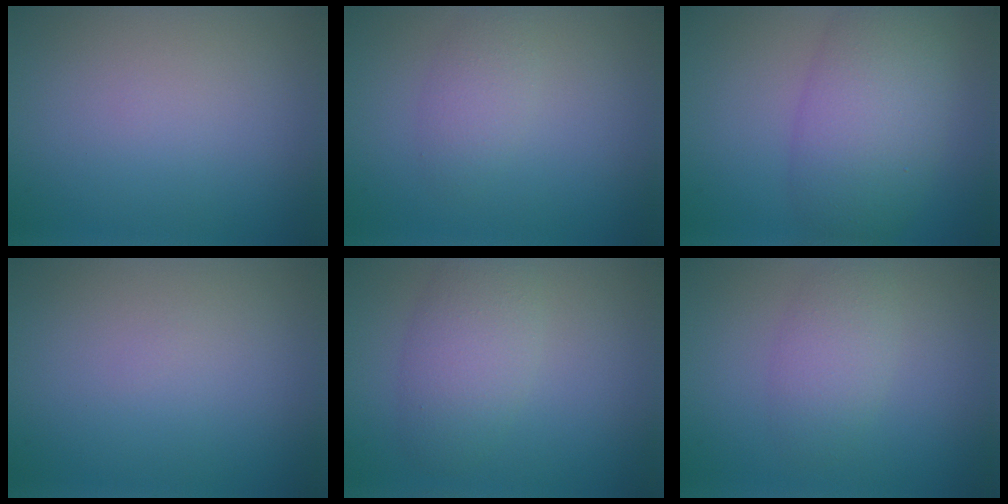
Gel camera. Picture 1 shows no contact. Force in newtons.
{"total": 1.9, "press": 1.9, "slide": 0.1}
{"total": 7.1, "press": 7.1, "slide": 0.2}
{"total": 0.0}
{"total": 3.9, "press": 3.9, "slide": 0.2}
{"total": 2.7, "press": 2.7, "slide": 0.1}